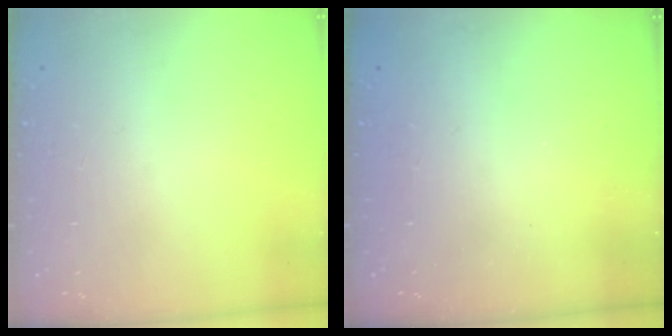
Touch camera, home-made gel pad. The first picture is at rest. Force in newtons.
{"total": 2.3, "press": 2.2, "slide": 0.7}